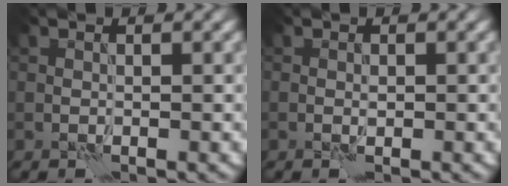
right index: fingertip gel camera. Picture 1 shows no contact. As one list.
[{"total": 0.5, "force": [0.0, 0.3, 0.4], "torque": [-0.007, 0.001, -0.002]}]